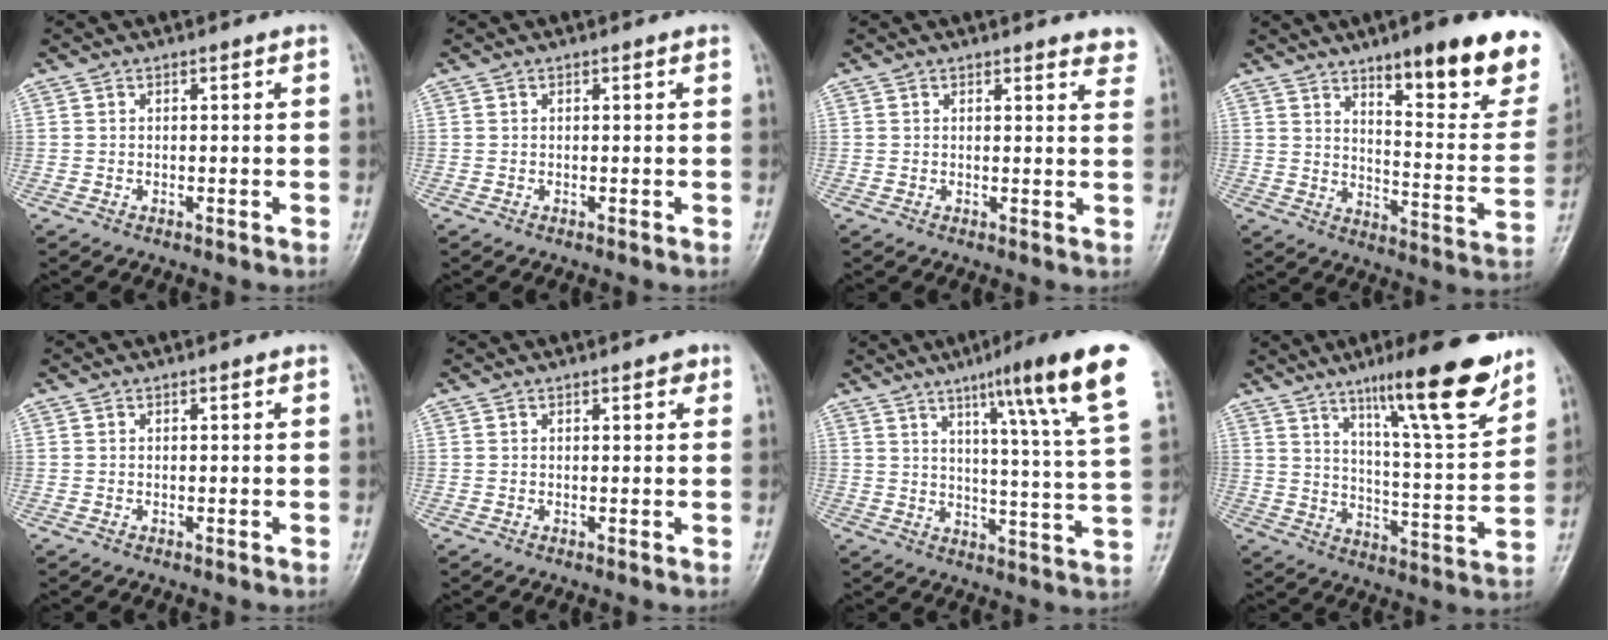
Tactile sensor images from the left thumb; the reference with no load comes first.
{"total": 0.0}
{"total": 4.0, "force": [3.6, 1.1, 1.4], "torque": [0.005, -0.017, 0.029]}
{"total": 21.0, "force": [12.8, 5.4, 15.7], "torque": [-0.166, -0.070, 0.183]}
{"total": 0.0}
{"total": 1.6, "force": [0.8, 0.8, 1.1], "torque": [-0.007, -0.001, 0.008]}
{"total": 18.8, "force": [10.5, 1.1, 15.6], "torque": [-0.205, -0.043, 0.138]}
{"total": 18.6, "force": [12.4, 2.8, 13.7], "torque": [-0.180, -0.072, 0.193]}